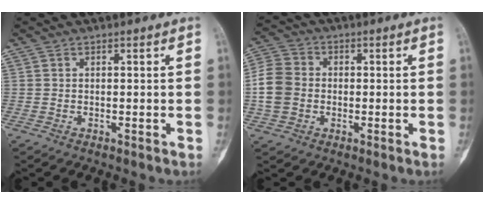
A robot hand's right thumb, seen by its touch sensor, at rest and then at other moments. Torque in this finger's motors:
{"motor_torque": [-0.47, 0.38, 0.54, 0.11, 0.04]}